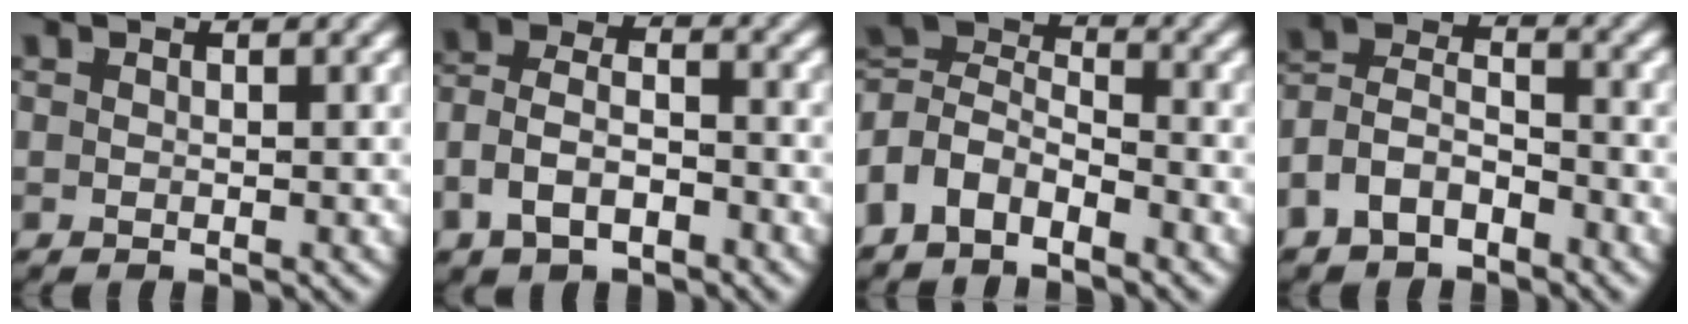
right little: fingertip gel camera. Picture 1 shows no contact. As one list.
[{"total": 6.0, "force": [-2.3, 4.3, 3.5], "torque": [-0.072, -0.022, -0.035]}, {"total": 7.3, "force": [-1.2, 6.5, 3.1], "torque": [-0.083, -0.020, -0.030]}, {"total": 7.6, "force": [-2.9, 6.2, 3.2], "torque": [-0.074, -0.027, -0.053]}]